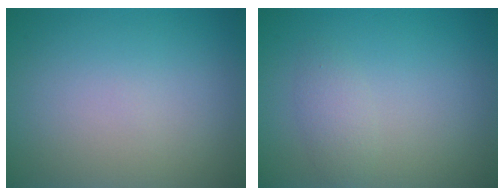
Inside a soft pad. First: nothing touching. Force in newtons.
{"total": 1.5, "press": 1.5, "slide": 0.2}